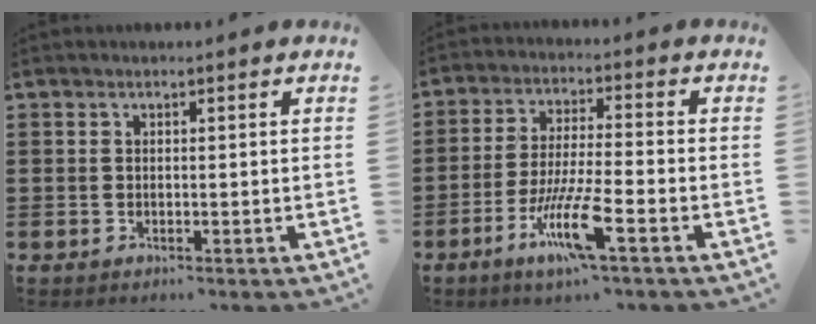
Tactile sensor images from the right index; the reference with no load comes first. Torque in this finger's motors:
{"motor_torque": [0.42, -0.24, 0.43, 0.21]}